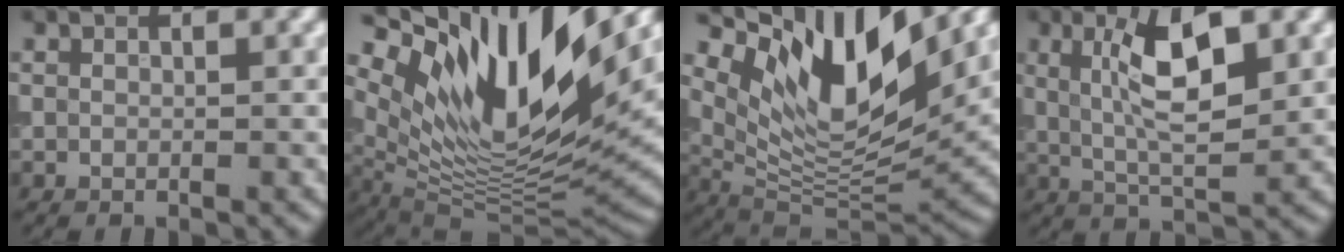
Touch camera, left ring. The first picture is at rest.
{"total": 15.9, "force": [8.5, 5.1, 12.4], "torque": [-0.240, 0.014, 0.156]}
{"total": 11.3, "force": [6.4, 4.0, 8.4], "torque": [-0.142, -0.009, 0.126]}
{"total": 6.4, "force": [1.8, 1.9, 5.9], "torque": [-0.102, 0.001, 0.032]}